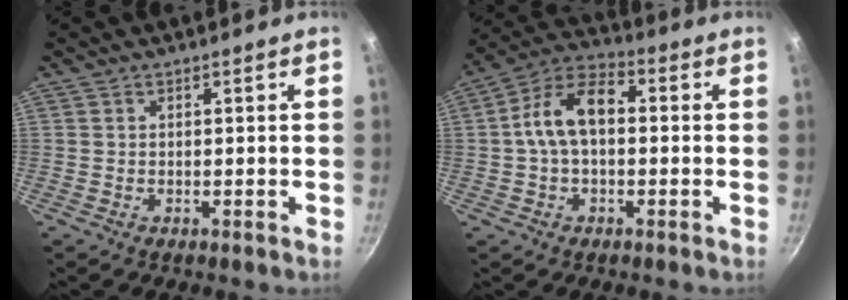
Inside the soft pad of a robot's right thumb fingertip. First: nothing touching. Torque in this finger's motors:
{"motor_torque": [0.00, 1.99, 1.16, -0.27, 0.13]}